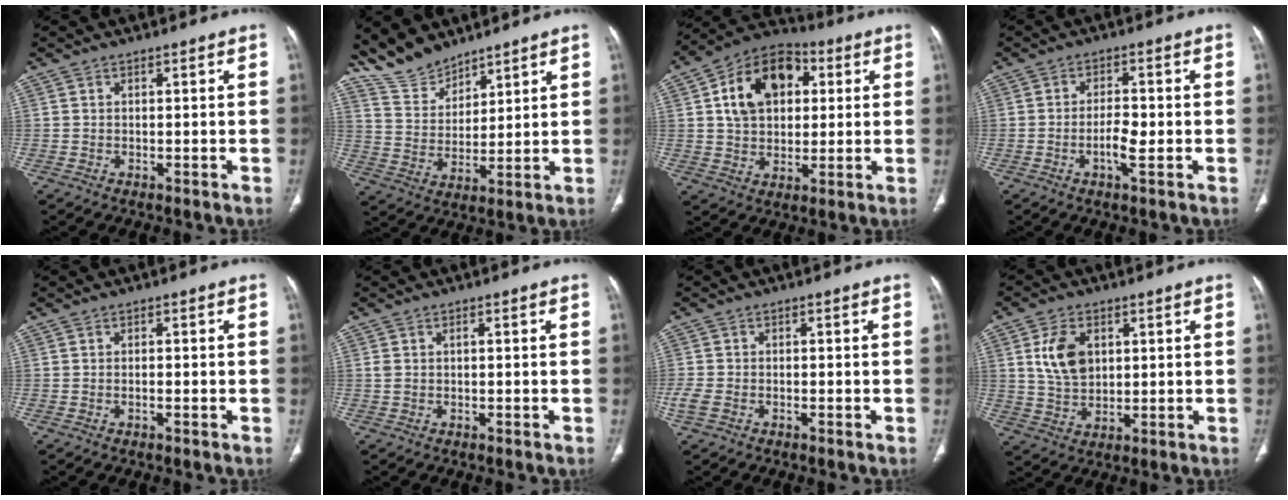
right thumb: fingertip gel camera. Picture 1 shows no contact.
{"total": 9.2, "force": [8.2, 3.5, 1.9], "torque": [-0.021, -0.044, 0.173]}
{"total": 15.5, "force": [3.9, 10.9, 10.3], "torque": [-0.138, 0.009, 0.056]}
{"total": 4.2, "force": [-1.1, 1.3, 3.8], "torque": [-0.069, 0.006, -0.020]}
{"total": 0.7, "force": [-0.3, 0.2, 0.6], "torque": [-0.016, 0.008, -0.001]}
{"total": 1.2, "force": [0.0, 0.7, 1.0], "torque": [-0.032, 0.007, 0.003]}
{"total": 3.0, "force": [-1.3, 2.0, 1.8], "torque": [-0.053, 0.000, -0.024]}
{"total": 8.3, "force": [2.3, 5.5, 5.8], "torque": [-0.095, -0.010, 0.048]}